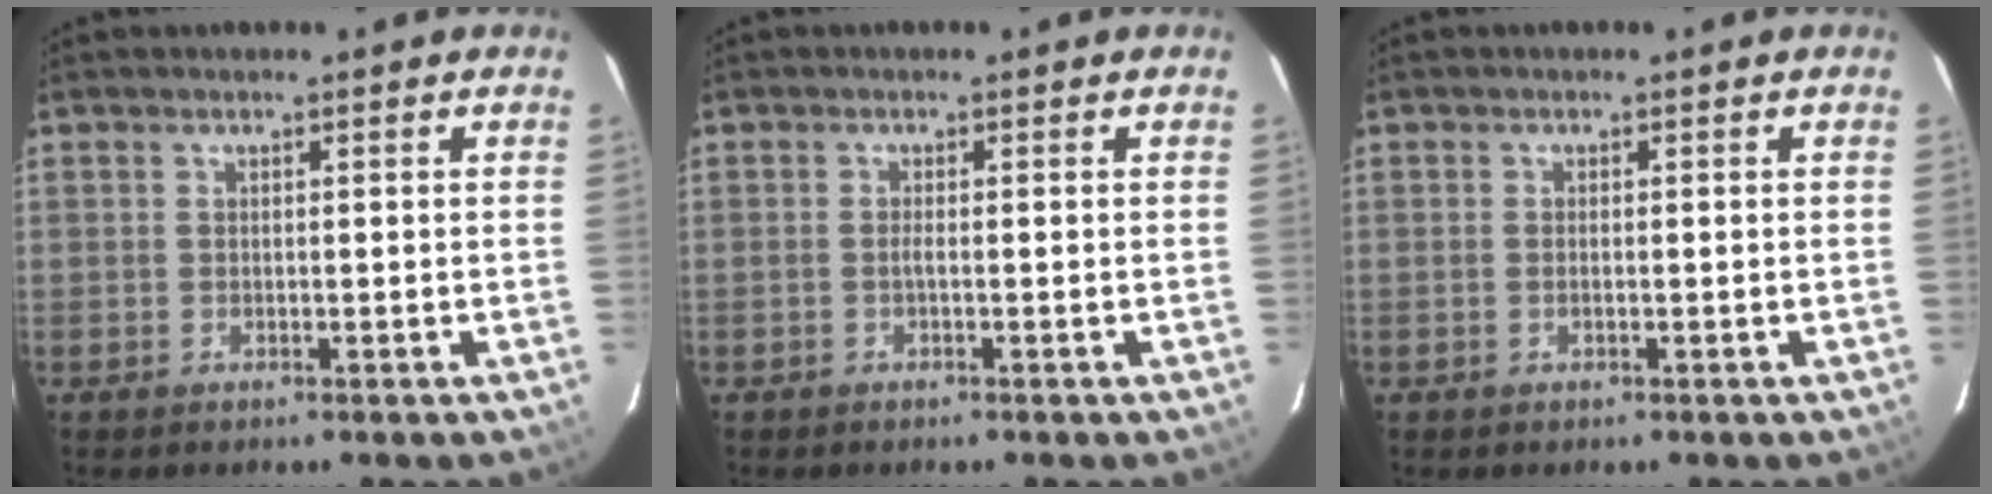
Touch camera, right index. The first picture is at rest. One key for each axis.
{"total": 0.6, "fx": -0.2, "fy": -0.2, "fz": 0.5, "tx": -0.006, "ty": 0.002, "tz": -0.005}
{"total": 0.6, "fx": -0.1, "fy": 0.3, "fz": 0.6, "tx": -0.012, "ty": 0.002, "tz": -0.001}